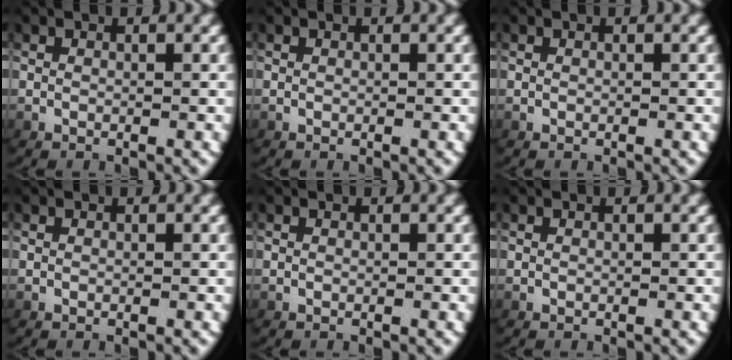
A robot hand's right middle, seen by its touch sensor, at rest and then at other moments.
{"total": 0.0}
{"total": 0.0}
{"total": 0.0}
{"total": 0.0}
{"total": 0.0}